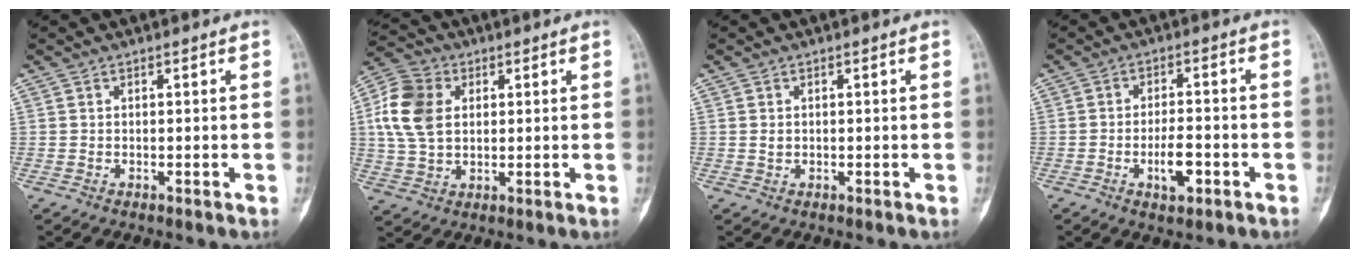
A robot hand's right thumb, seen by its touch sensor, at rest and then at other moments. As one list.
[{"total": 11.7, "force": [1.9, 8.5, 7.9], "torque": [-0.152, 0.006, 0.034]}, {"total": 0.8, "force": [0.1, 0.7, 0.5], "torque": [-0.008, 0.000, 0.004]}, {"total": 5.8, "force": [-2.3, 2.4, 4.8], "torque": [-0.077, 0.012, -0.034]}]